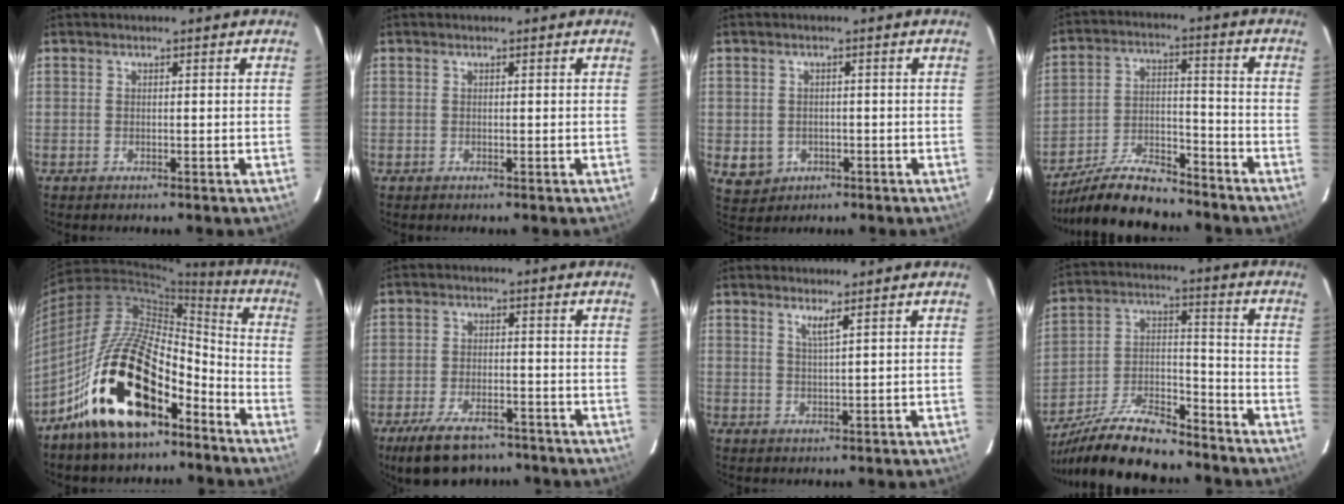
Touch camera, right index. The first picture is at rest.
{"total": 0.0}
{"total": 4.6, "force": [-1.1, 4.3, 1.2], "torque": [-0.036, 0.003, -0.002]}
{"total": 14.2, "force": [-12.4, 3.9, 5.7], "torque": [-0.131, 0.003, -0.214]}
{"total": 21.7, "force": [-12.7, 9.9, 14.6], "torque": [-0.267, 0.018, -0.228]}
{"total": 11.7, "force": [-8.8, 5.0, 6.1], "torque": [-0.138, -0.014, -0.141]}
{"total": 2.0, "force": [1.3, -0.3, 1.4], "torque": [-0.026, -0.005, 0.021]}
{"total": 17.4, "force": [-14.4, 4.9, 8.3], "torque": [-0.177, -0.001, -0.253]}